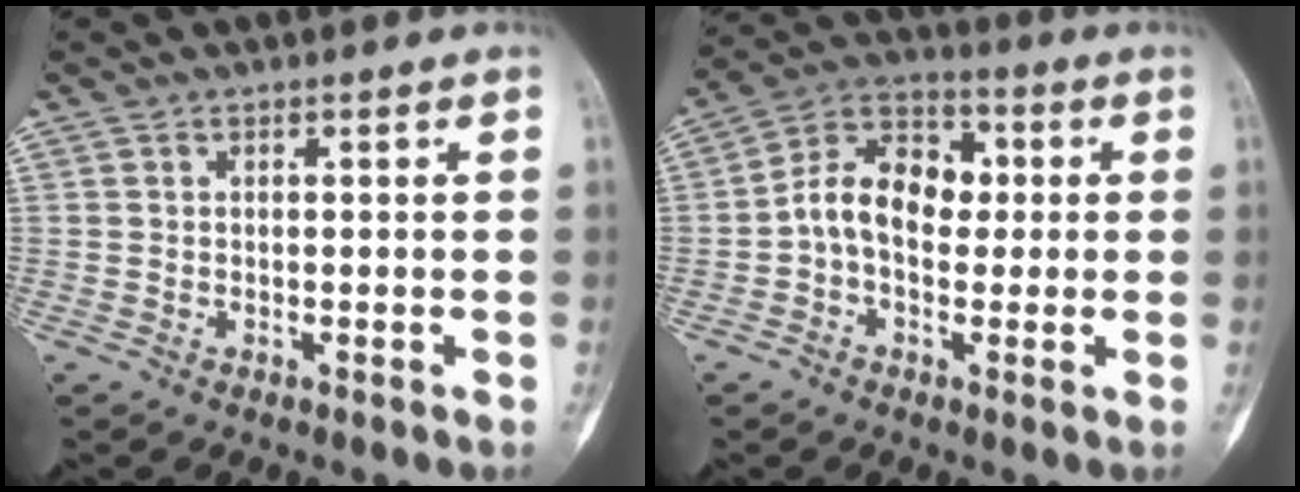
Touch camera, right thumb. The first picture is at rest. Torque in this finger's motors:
{"motor_torque": [1.43, 1.36, 0.91, -0.20, 0.08]}